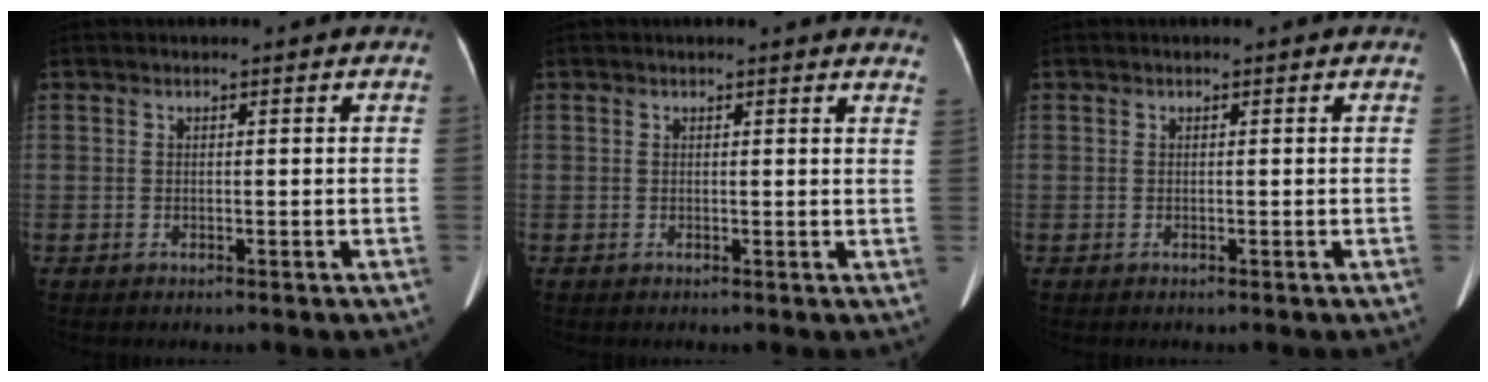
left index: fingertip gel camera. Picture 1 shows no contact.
{"total": 5.9, "force": [5.7, 0.4, 1.3], "torque": [0.002, -0.035, 0.029]}
{"total": 0.0}